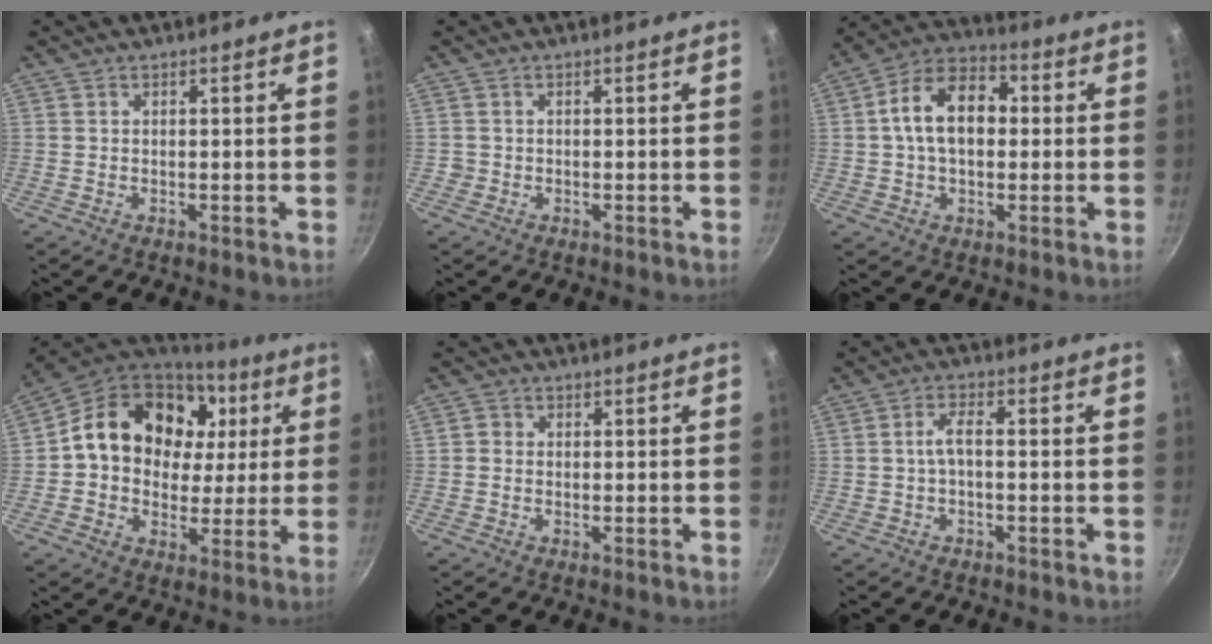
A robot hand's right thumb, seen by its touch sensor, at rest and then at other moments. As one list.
[{"total": 0.9, "force": [-0.3, 0.9, 0.1], "torque": [-0.001, 0.002, -0.005]}, {"total": 13.2, "force": [1.1, 8.7, 9.8], "torque": [-0.136, 0.032, 0.001]}, {"total": 20.6, "force": [5.0, 16.0, 11.9], "torque": [-0.180, 0.014, 0.073]}, {"total": 1.3, "force": [-0.3, 1.2, 0.4], "torque": [-0.004, 0.005, -0.009]}, {"total": 3.2, "force": [-0.7, 1.1, 3.0], "torque": [-0.068, 0.017, -0.019]}]